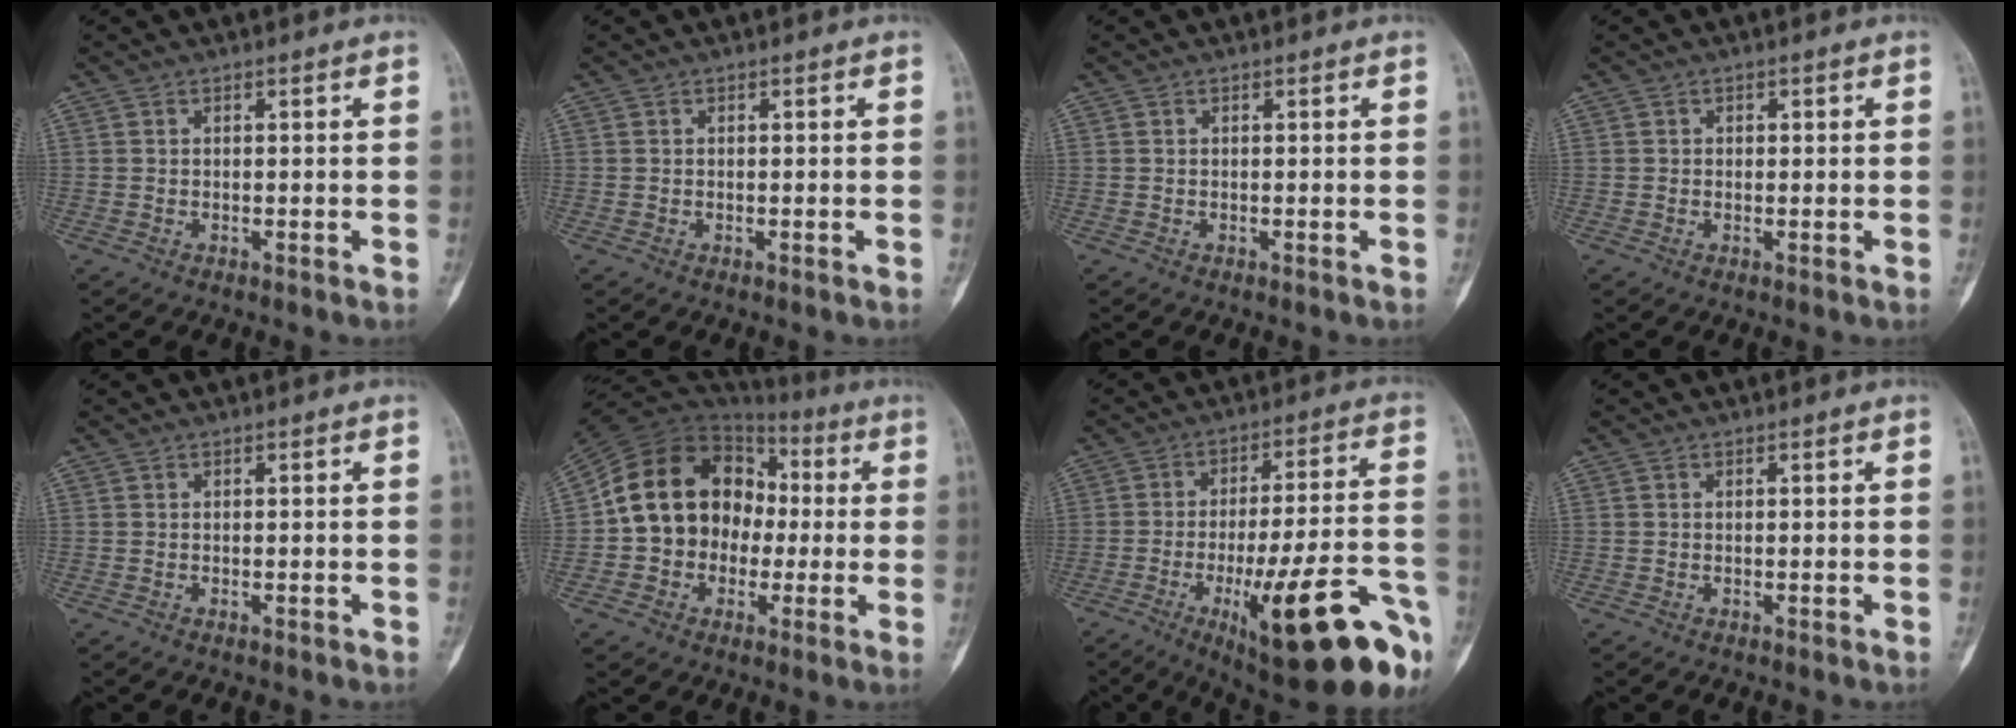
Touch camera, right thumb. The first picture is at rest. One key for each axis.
{"total": 0.0}
{"total": 0.0}
{"total": 0.7, "fx": 0.1, "fy": 0.6, "fz": 0.3, "tx": 0.006, "ty": 0.002, "tz": 0.000}
{"total": 0.0}
{"total": 16.3, "fx": -0.4, "fy": 13.4, "fz": 9.2, "tx": -0.126, "ty": 0.040, "tz": -0.008}
{"total": 24.3, "fx": -10.6, "fy": 6.2, "fz": 20.9, "tx": -0.255, "ty": 0.048, "tz": -0.141}
{"total": 0.0}